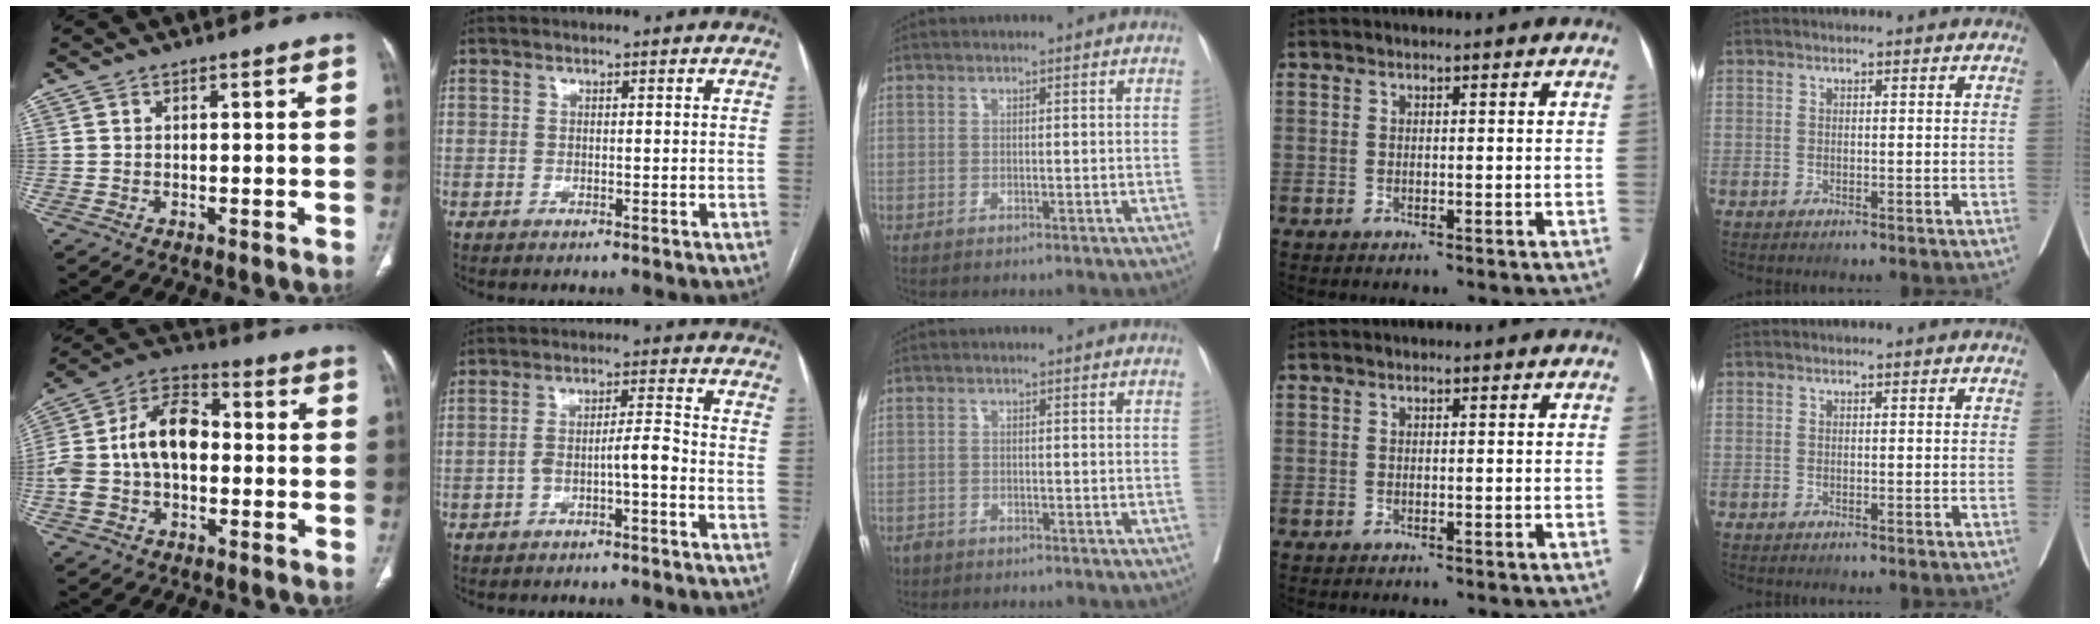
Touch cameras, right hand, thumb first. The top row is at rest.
{"thumb": {"total": 15.3, "force": [-0.7, 9.8, 11.7], "torque": [-0.217, 0.048, -0.023]}, "index": {"total": 4.5, "force": [-2.0, 0.5, 4.0], "torque": [-0.069, 0.019, -0.031]}, "middle": {"total": 1.9, "force": [-1.5, 1.2, 0.2], "torque": [-0.009, 0.001, -0.027]}}